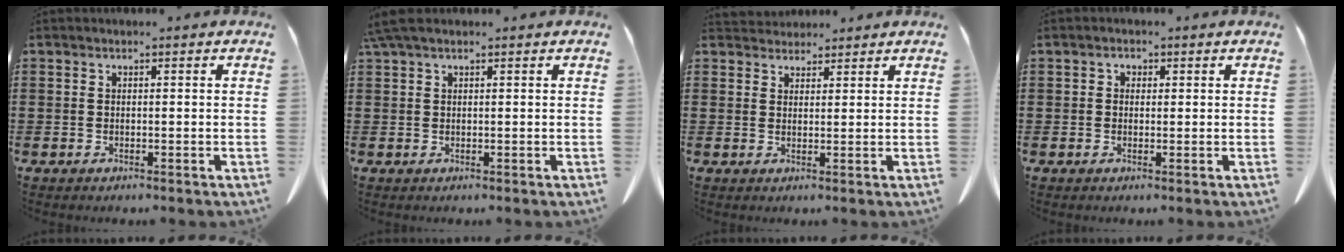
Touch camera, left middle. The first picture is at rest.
{"total": 2.1, "force": [1.4, 0.5, 1.5], "torque": [-0.035, 0.003, 0.025]}
{"total": 2.7, "force": [2.5, 0.8, -0.1], "torque": [-0.005, -0.001, 0.049]}
{"total": 0.9, "force": [0.0, 0.8, 0.3], "torque": [-0.009, 0.005, 0.000]}